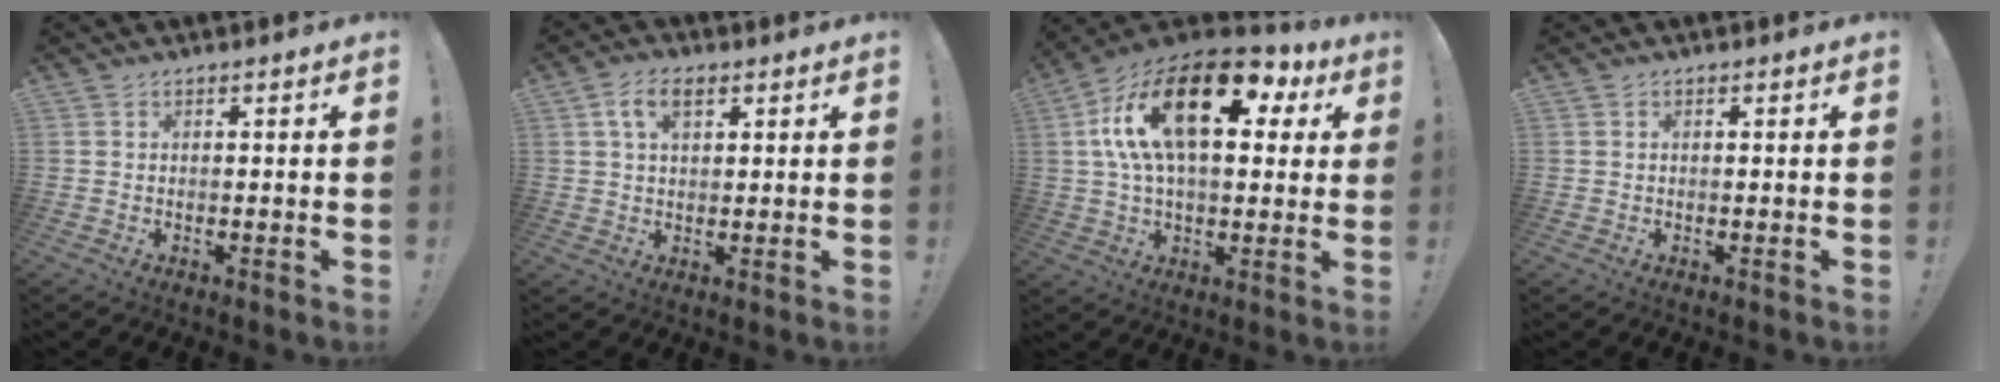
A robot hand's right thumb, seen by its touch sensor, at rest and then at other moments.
{"total": 6.9, "force": [2.9, 4.0, 4.8], "torque": [-0.079, 0.002, 0.054]}
{"total": 23.3, "force": [7.5, 10.6, 19.4], "torque": [-0.343, -0.028, 0.121]}
{"total": 0.0}